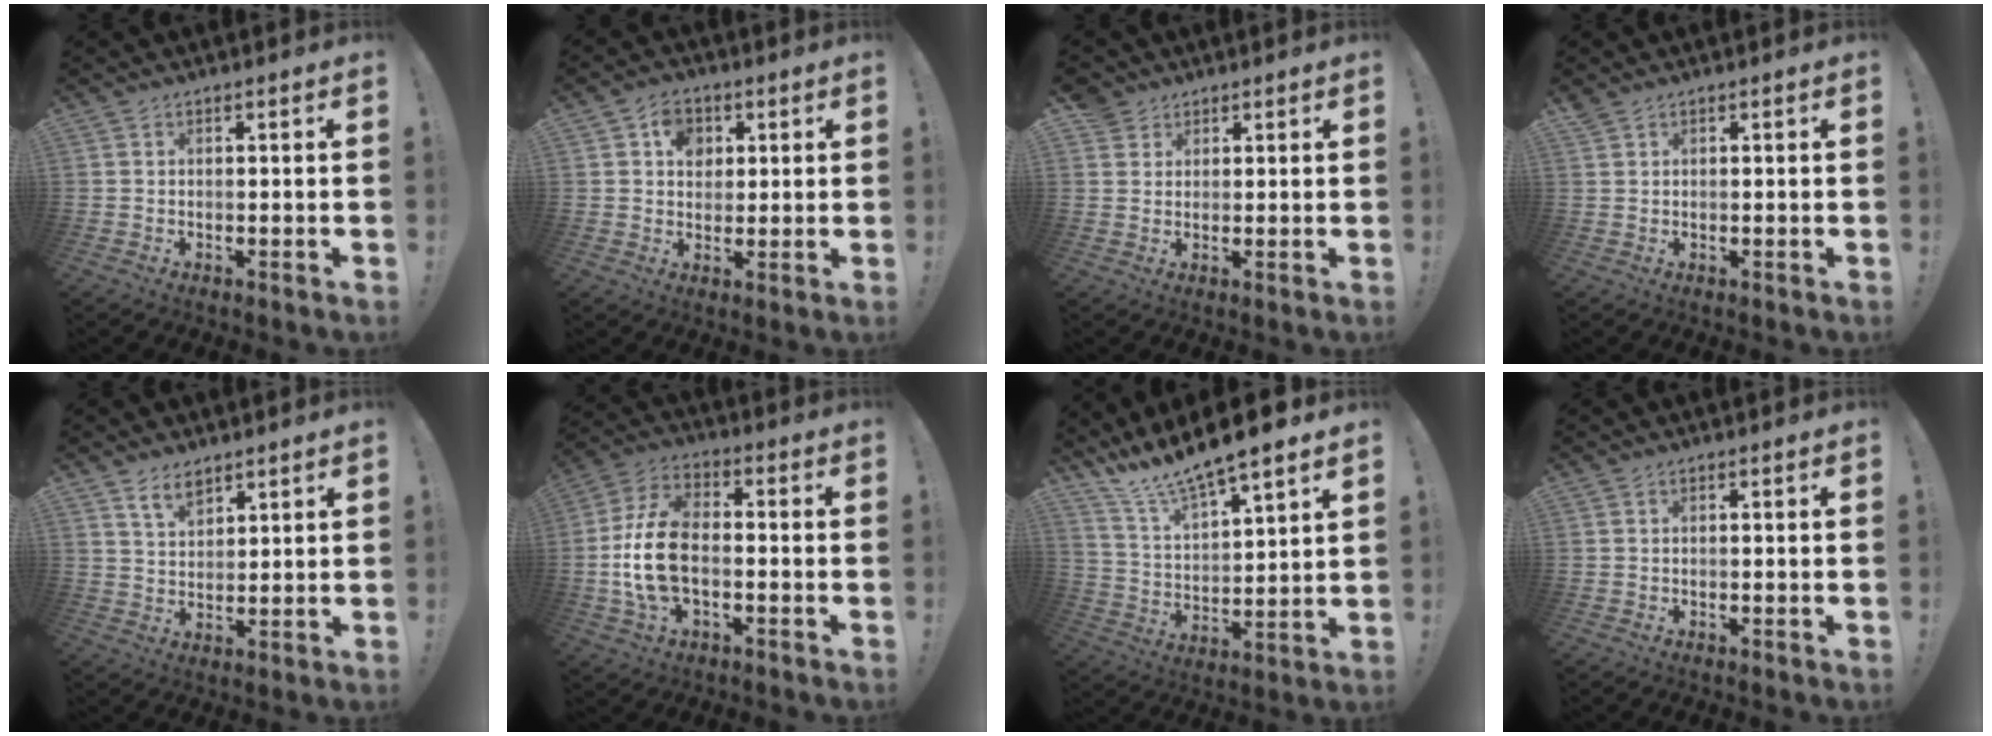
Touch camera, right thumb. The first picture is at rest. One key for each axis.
{"total": 7.1, "fx": 2.5, "fy": 5.9, "fz": 3.0, "tx": -0.034, "ty": -0.006, "tz": 0.044}
{"total": 3.8, "fx": 2.5, "fy": 2.9, "fz": 0.4, "tx": -0.009, "ty": -0.012, "tz": 0.048}
{"total": 1.5, "fx": 1.1, "fy": 0.9, "fz": 0.6, "tx": -0.010, "ty": -0.001, "tz": 0.020}
{"total": 6.1, "fx": 4.7, "fy": 2.8, "fz": 2.6, "tx": -0.042, "ty": -0.023, "tz": 0.086}
{"total": 15.0, "fx": -2.6, "fy": 9.2, "fz": 11.6, "tx": -0.240, "ty": 0.012, "tz": -0.042}
{"total": 12.2, "fx": 11.1, "fy": 1.4, "fz": 4.8, "tx": -0.116, "ty": -0.095, "tz": 0.196}
{"total": 0.0}